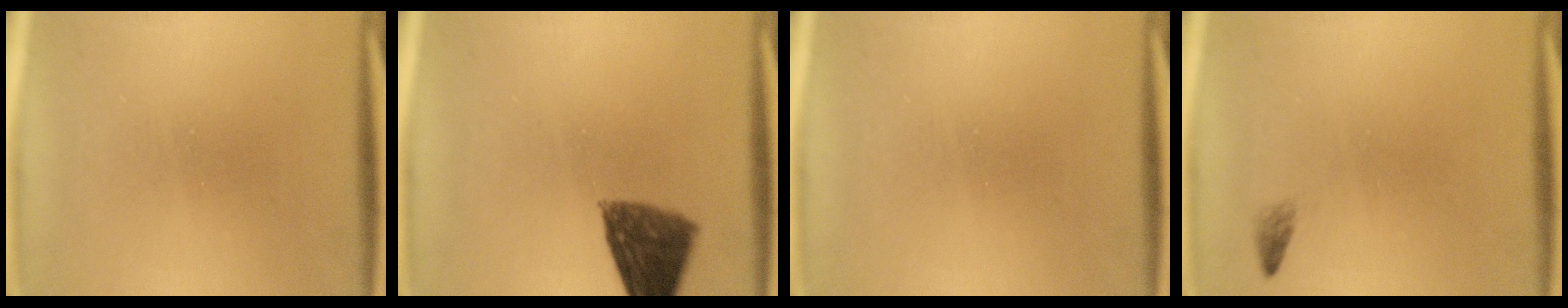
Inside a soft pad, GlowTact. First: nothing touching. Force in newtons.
{"total": 8.9}
{"total": 0.0}
{"total": 0.8}